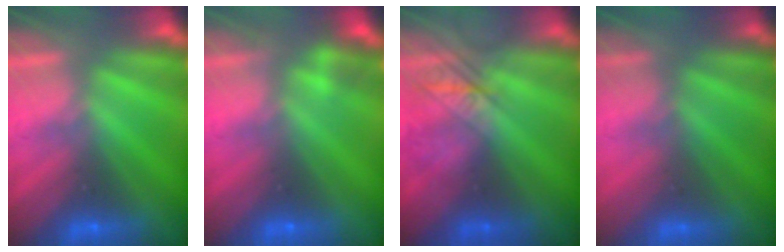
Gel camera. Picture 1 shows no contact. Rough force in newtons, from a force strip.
{"total": 2.2}
{"total": 2.5}
{"total": 2.6}